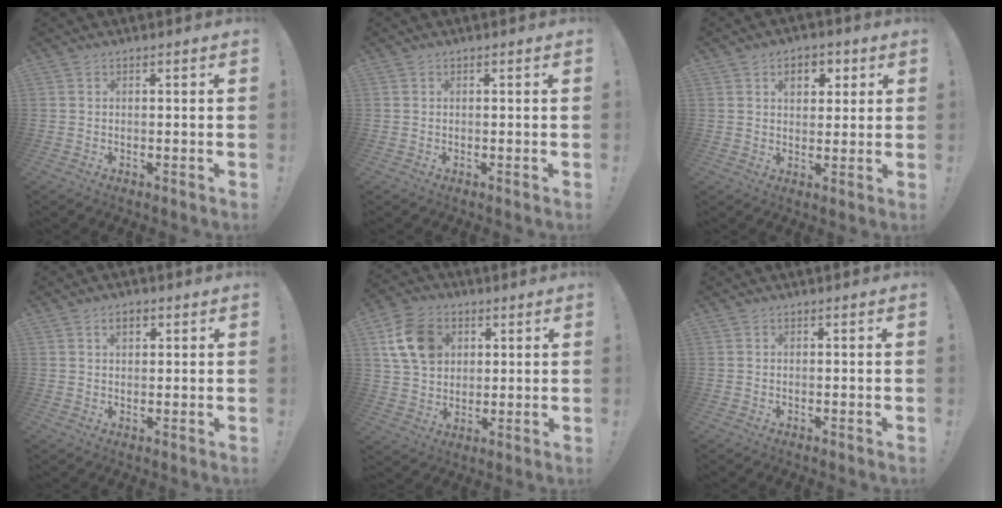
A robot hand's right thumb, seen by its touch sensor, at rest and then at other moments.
{"total": 0.0}
{"total": 6.8, "force": [2.6, 4.8, 4.1], "torque": [-0.049, -0.001, 0.042]}
{"total": 3.0, "force": [1.3, 1.8, 2.0], "torque": [-0.024, -0.001, 0.020]}
{"total": 14.0, "force": [4.9, 11.0, 7.2], "torque": [-0.109, -0.004, 0.103]}
{"total": 0.0}